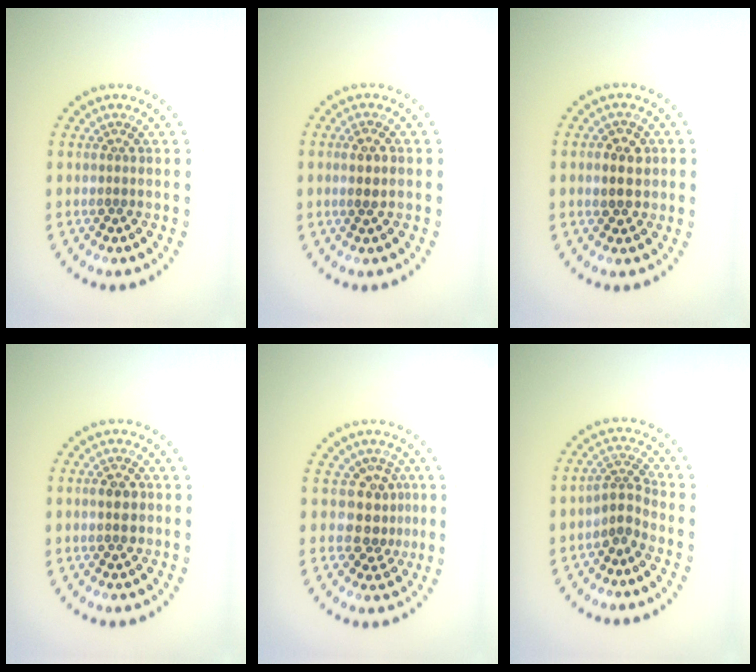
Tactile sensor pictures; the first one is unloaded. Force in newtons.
{"total": 1.1, "press": 1.0, "slide": 0.6}
{"total": 2.7, "press": 2.6, "slide": 0.6}
{"total": 1.6, "press": 1.6, "slide": 0.1}
{"total": 2.8, "press": 2.1, "slide": 1.9}
{"total": 2.2, "press": 1.5, "slide": 1.7}